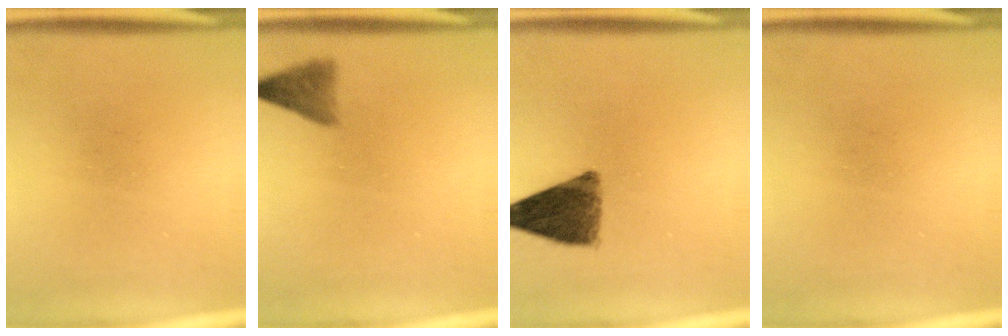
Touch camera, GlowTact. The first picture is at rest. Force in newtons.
{"total": 2.8}
{"total": 9.3}
{"total": 0.0}